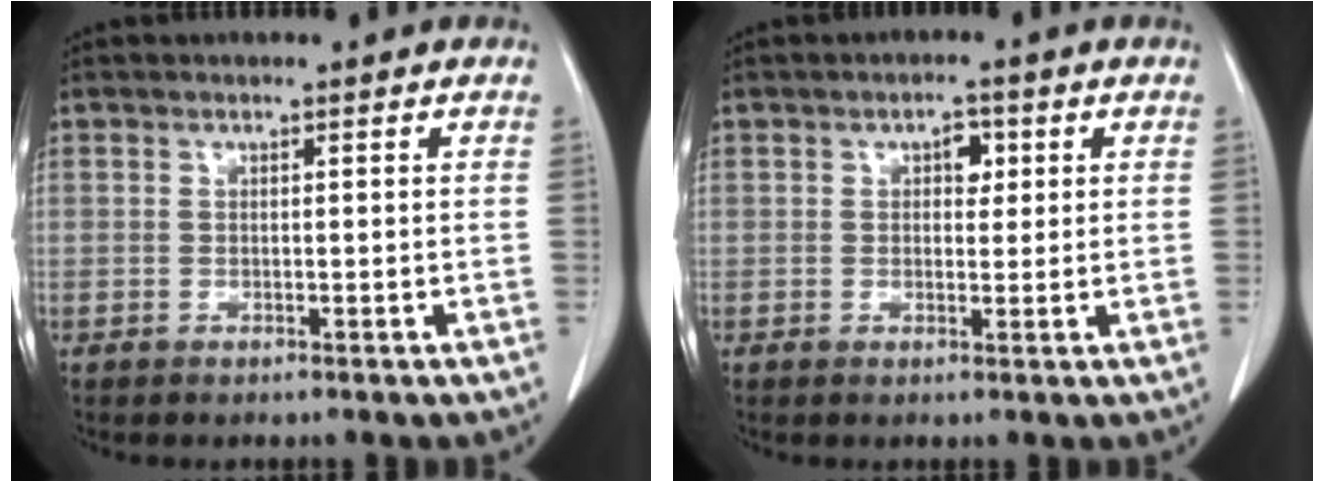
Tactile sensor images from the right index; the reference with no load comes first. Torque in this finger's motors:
{"motor_torque": [0.02, 0.04, 0.00, 0.00]}